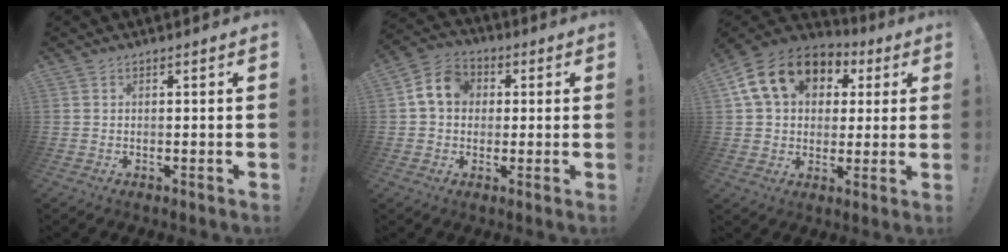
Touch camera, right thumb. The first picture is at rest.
{"total": 9.9, "force": [2.0, 8.1, 5.3], "torque": [-0.090, 0.018, 0.045]}
{"total": 17.9, "force": [6.4, 13.0, 10.4], "torque": [-0.164, -0.003, 0.123]}